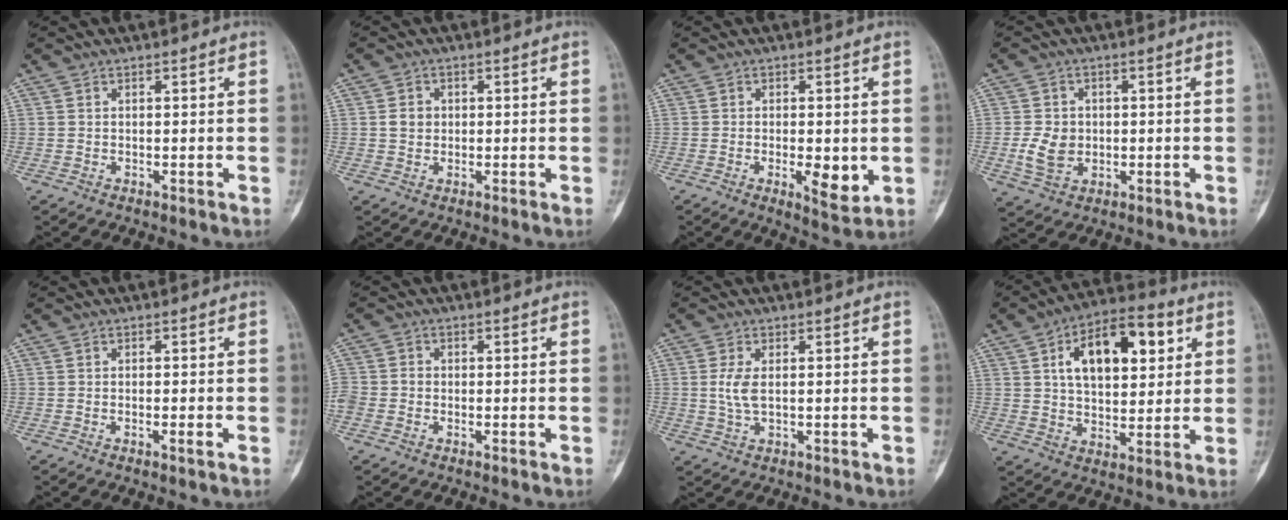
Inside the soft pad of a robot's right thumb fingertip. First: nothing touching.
{"total": 2.5, "force": [0.2, 2.2, 1.2], "torque": [-0.012, 0.005, 0.004]}
{"total": 6.1, "force": [-1.0, 2.4, 5.6], "torque": [-0.081, -0.013, -0.011]}
{"total": 6.4, "force": [-0.6, 5.1, 3.8], "torque": [-0.058, -0.001, -0.005]}
{"total": 1.3, "force": [-0.5, 0.1, 1.2], "torque": [-0.025, 0.000, -0.008]}
{"total": 4.1, "force": [-1.1, 3.5, 1.9], "torque": [-0.042, 0.016, -0.021]}
{"total": 3.6, "force": [0.4, 1.5, 3.2], "torque": [-0.081, -0.003, 0.011]}
{"total": 16.8, "force": [5.6, 8.9, 13.1], "torque": [-0.175, 0.002, 0.087]}